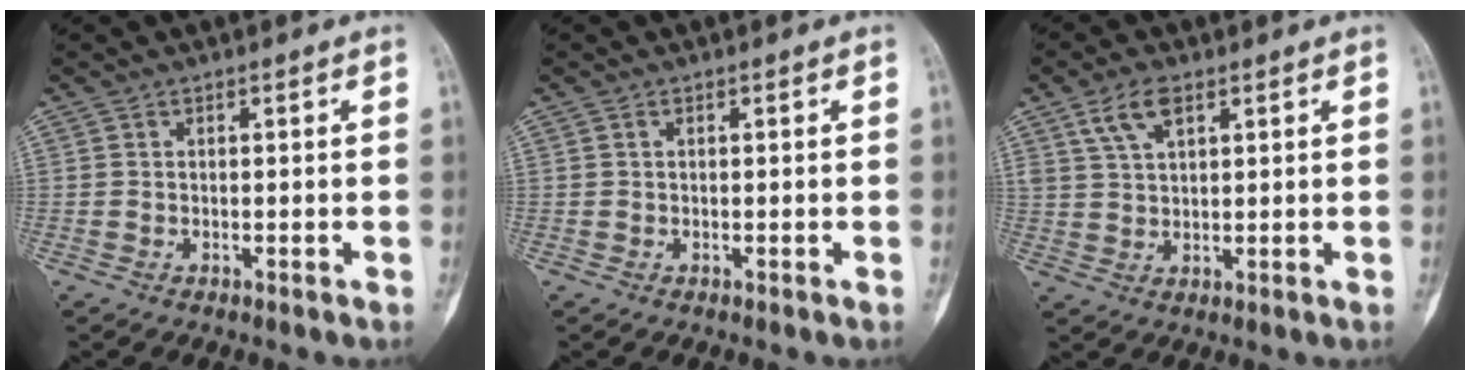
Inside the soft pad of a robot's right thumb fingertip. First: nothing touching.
{"total": 0.0}
{"total": 5.5, "force": [2.9, 2.6, 3.9], "torque": [-0.069, -0.002, 0.061]}